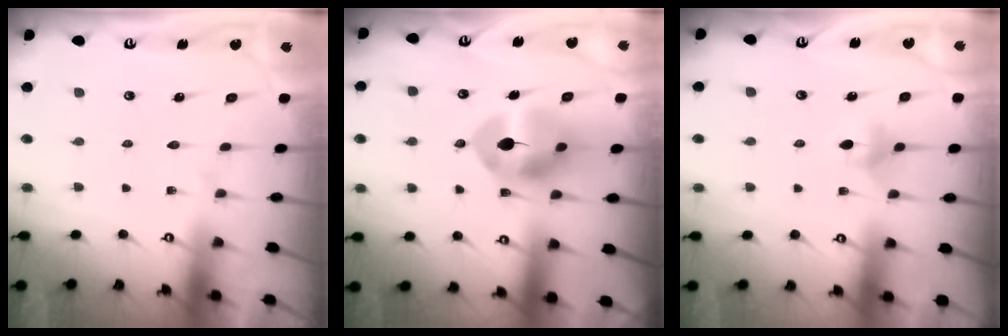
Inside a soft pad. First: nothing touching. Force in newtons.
{"total": 9.0, "press": 9.0, "slide": 0.6}
{"total": 4.3, "press": 4.2, "slide": 0.7}